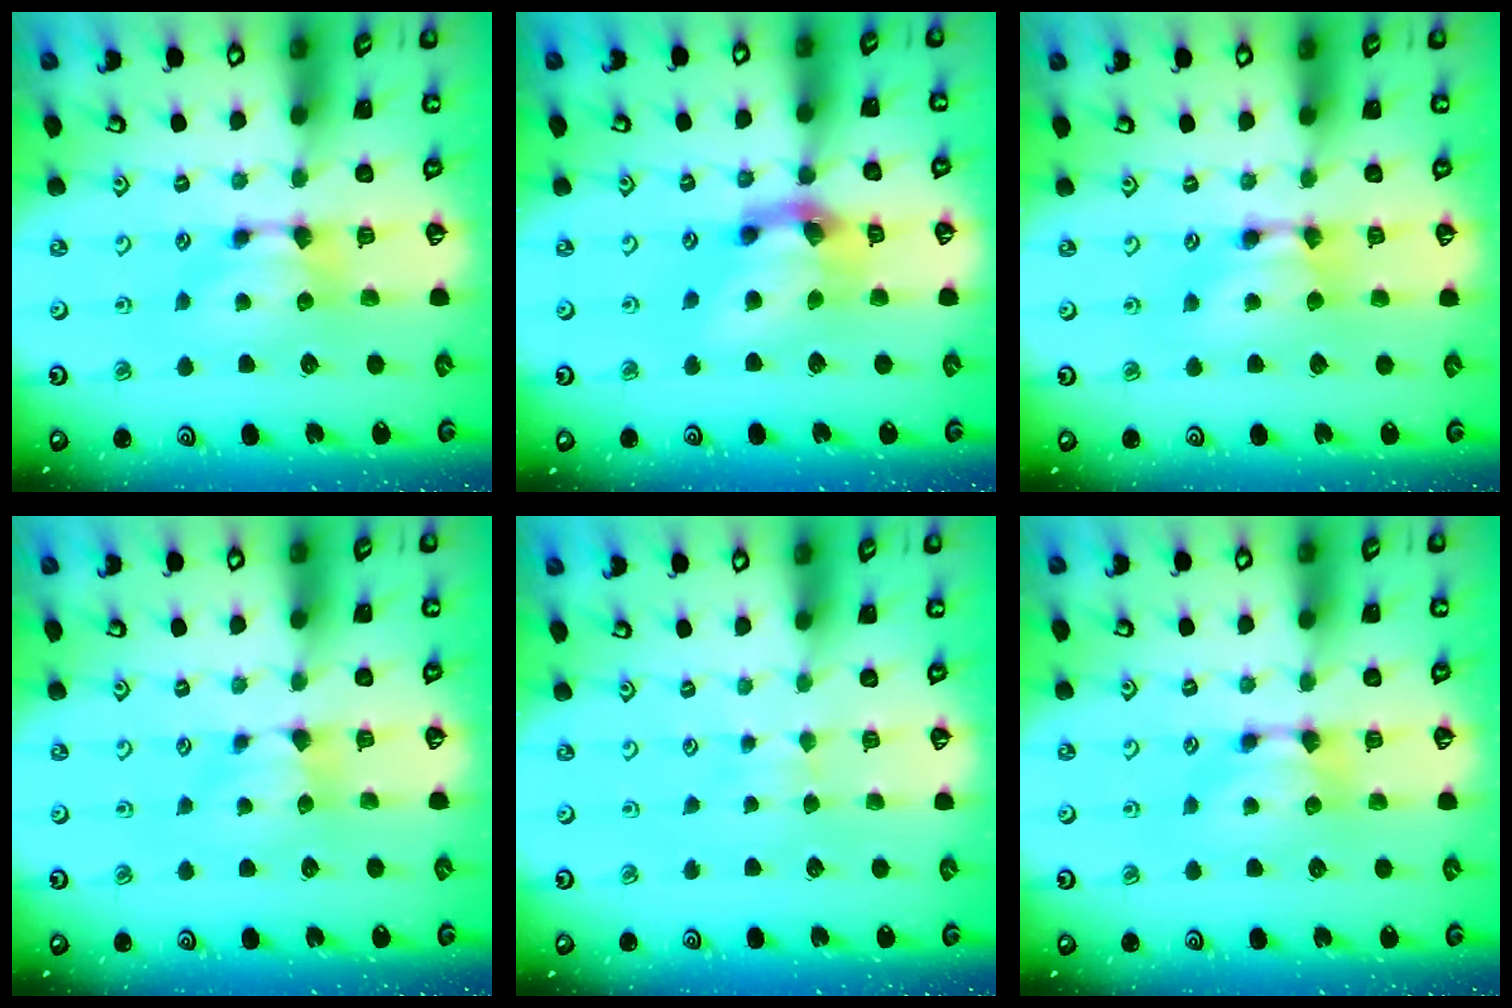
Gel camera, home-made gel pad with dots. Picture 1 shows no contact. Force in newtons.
{"total": 6.8, "press": 6.3, "slide": 2.4}
{"total": 1.6, "press": 1.6, "slide": 0.1}
{"total": 0.9, "press": 0.8, "slide": 0.5}
{"total": 2.9, "press": 2.9, "slide": 0.4}
{"total": 0.0}